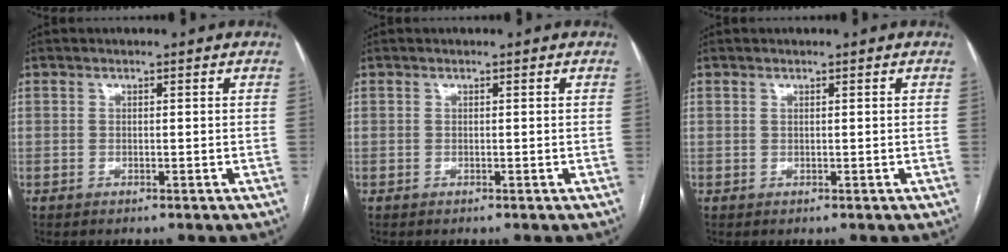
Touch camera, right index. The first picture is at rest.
{"total": 0.0}
{"total": 0.0}